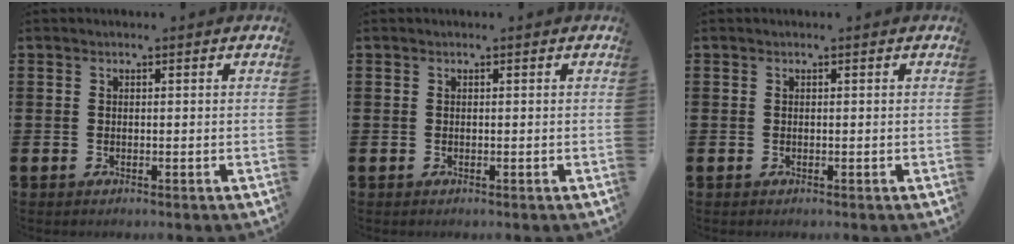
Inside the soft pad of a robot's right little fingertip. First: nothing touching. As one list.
[{"total": 0.0}, {"total": 0.0}]